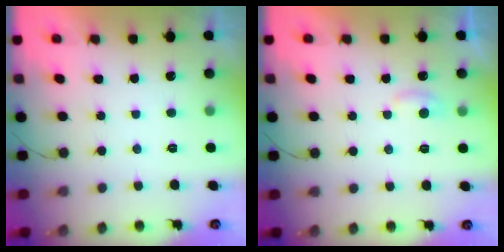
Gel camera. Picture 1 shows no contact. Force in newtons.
{"total": 4.1, "press": 4.1, "slide": 0.5}